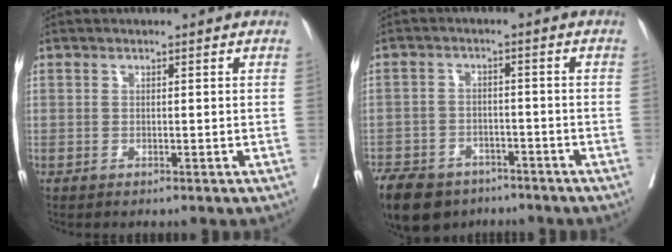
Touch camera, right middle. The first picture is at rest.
{"total": 12.0, "force": [-8.8, 6.7, 4.7], "torque": [-0.103, -0.004, -0.132]}